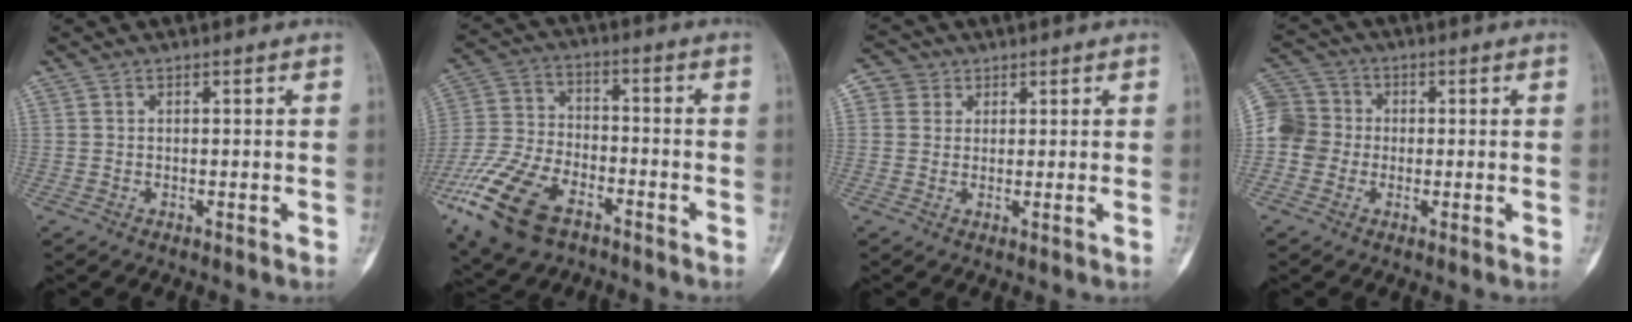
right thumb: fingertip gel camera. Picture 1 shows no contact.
{"total": 16.9, "force": [-9.2, 9.1, 10.9], "torque": [-0.230, 0.023, -0.174]}
{"total": 3.5, "force": [1.4, 3.2, 0.5], "torque": [0.008, -0.001, 0.016]}
{"total": 9.3, "force": [-0.9, 8.7, 3.1], "torque": [-0.051, 0.027, -0.025]}